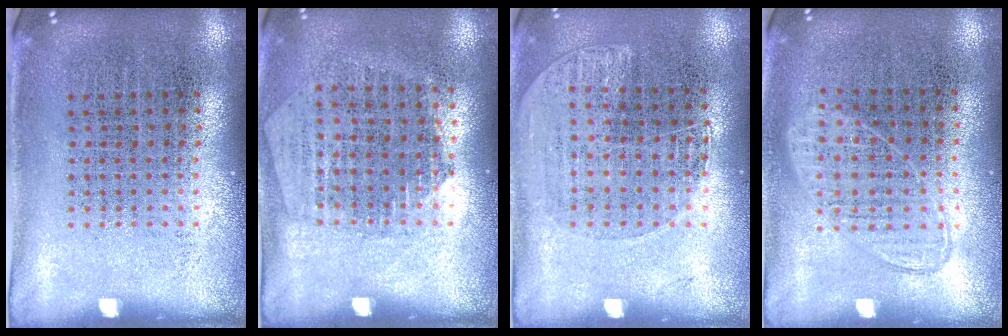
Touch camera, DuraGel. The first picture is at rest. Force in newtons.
{"total": 1.3, "press": 1.2, "slide": 0.6}
{"total": 1.2, "press": 1.1, "slide": 0.5}
{"total": 0.9, "press": 0.9, "slide": 0.3}